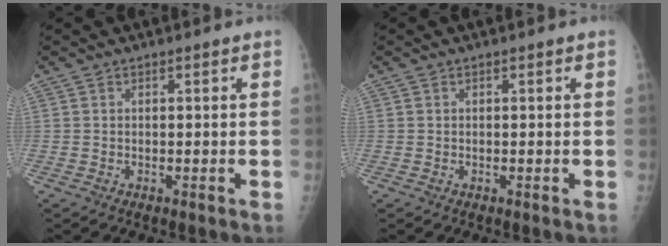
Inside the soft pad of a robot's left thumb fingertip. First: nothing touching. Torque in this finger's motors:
{"motor_torque": [0.01, -0.17, 0.05, -0.19, 0.00]}